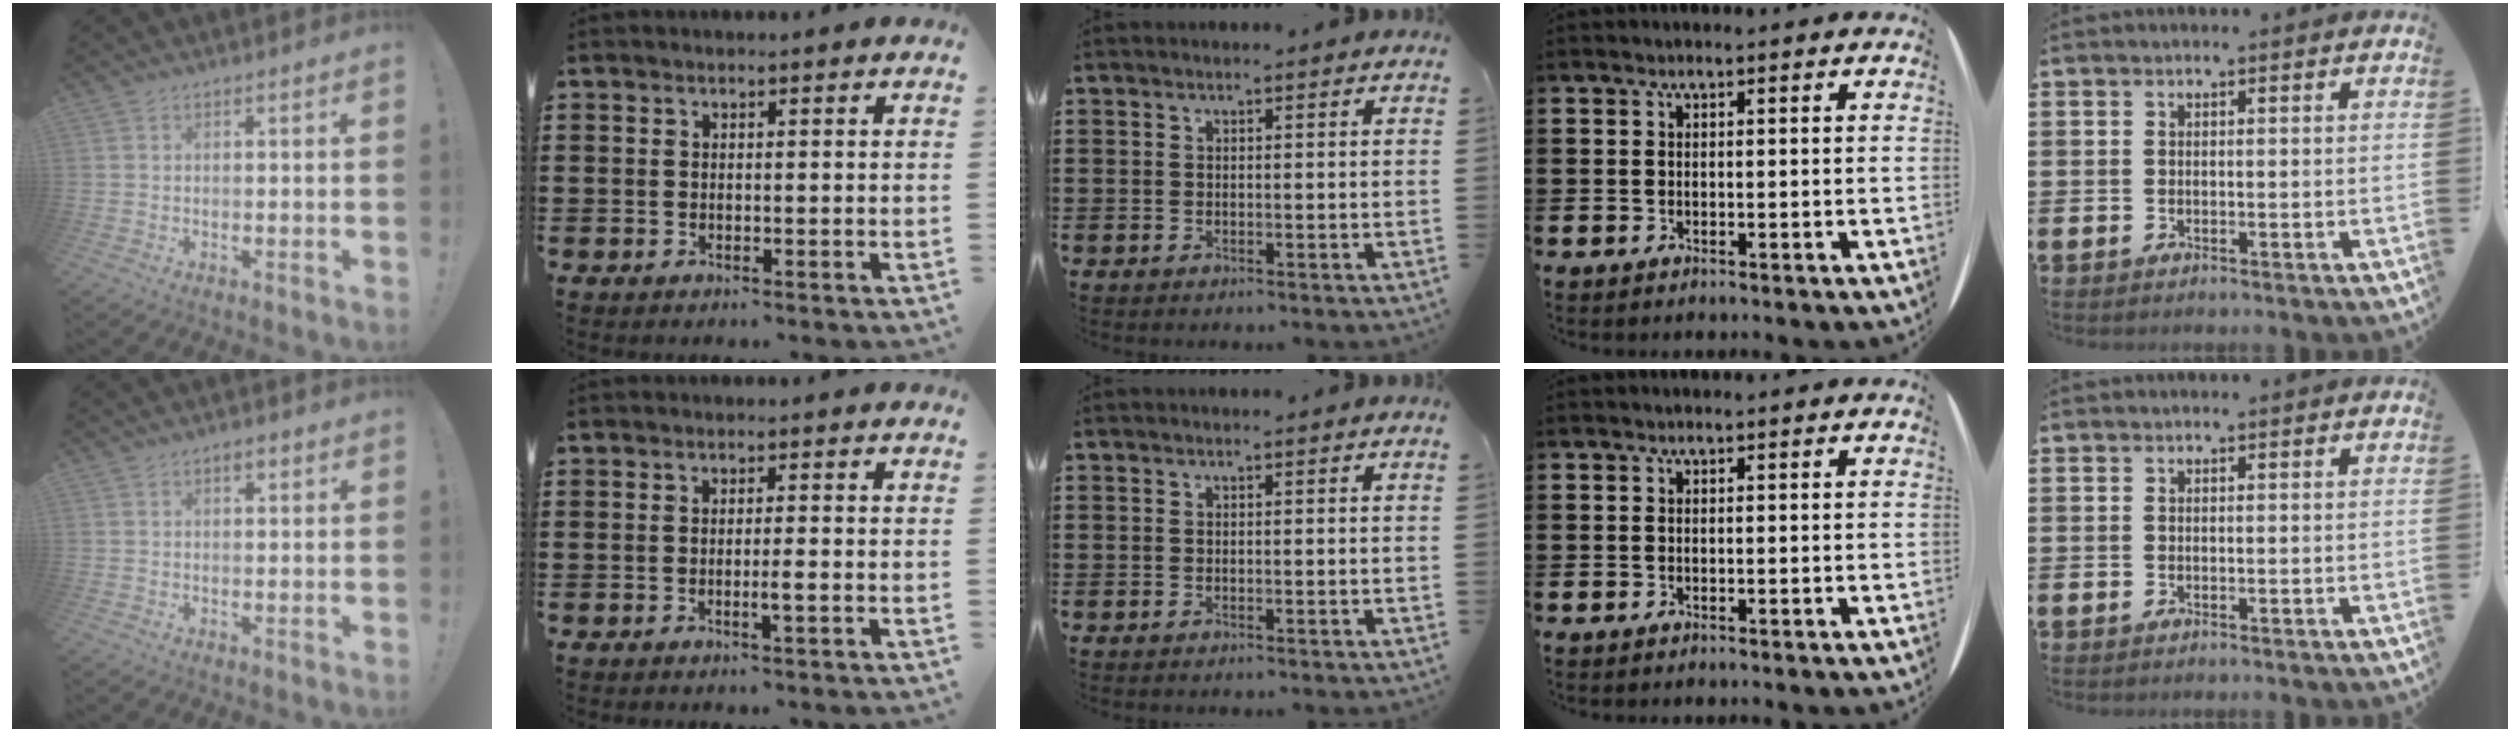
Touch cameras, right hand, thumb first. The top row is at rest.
{"thumb": {"total": 1.8, "force": [0.9, 0.9, 1.2], "torque": [-0.018, 0.000, 0.014]}, "index": {"total": 1.8, "force": [-0.6, 0.0, 1.7], "torque": [-0.034, -0.004, -0.014]}}